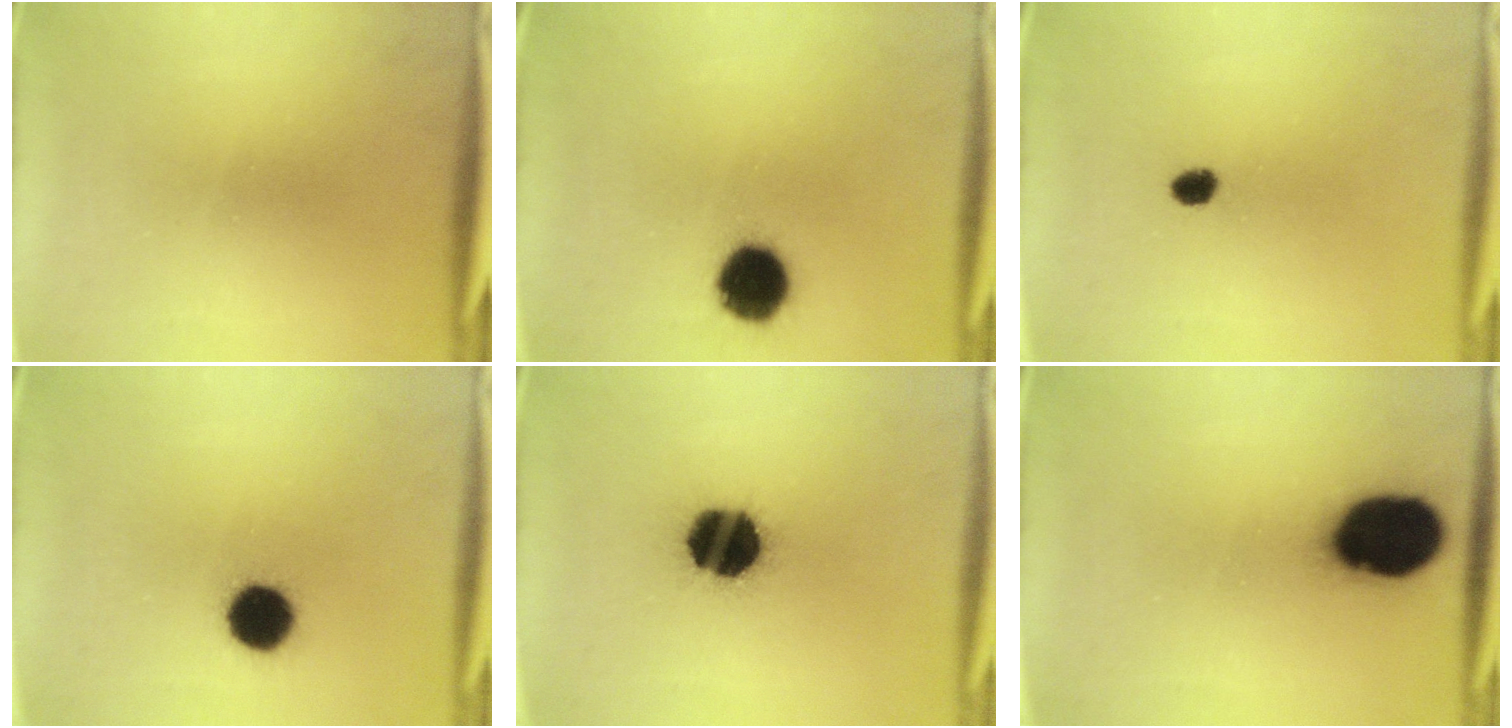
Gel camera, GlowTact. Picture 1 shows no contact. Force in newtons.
{"total": 11.5}
{"total": 2.3}
{"total": 10.5}
{"total": 18.0}
{"total": 19.3}